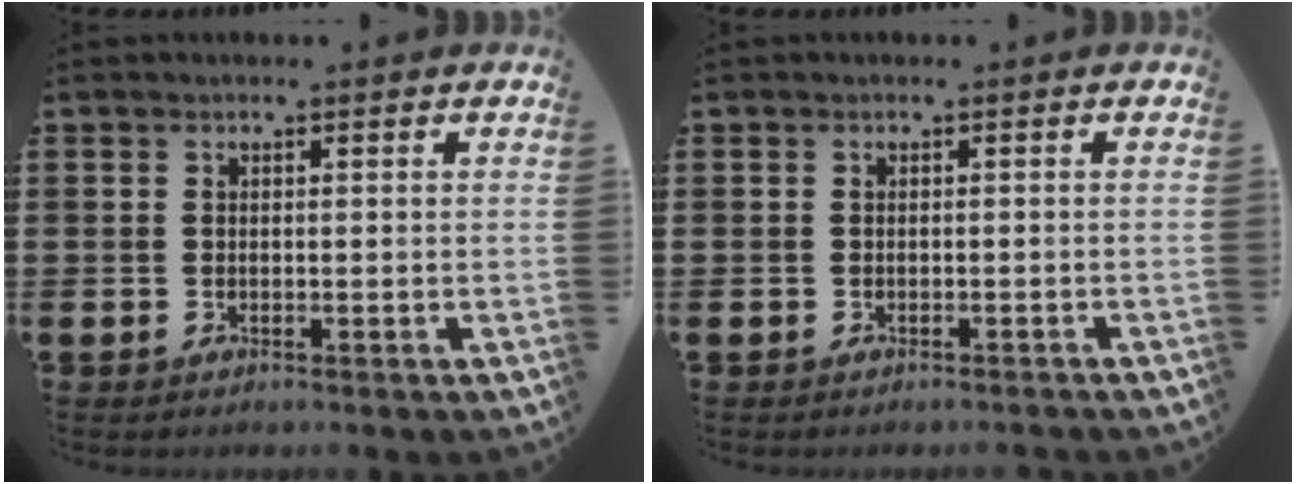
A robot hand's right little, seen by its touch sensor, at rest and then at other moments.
{"total": 0.0}